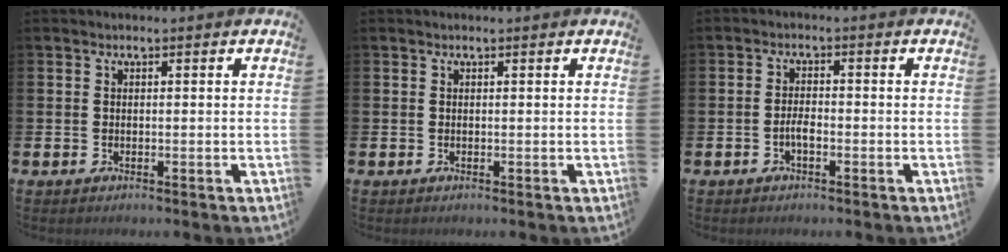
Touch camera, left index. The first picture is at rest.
{"total": 0.0}
{"total": 1.9, "force": [-0.8, 0.7, 1.6], "torque": [-0.027, 0.002, -0.017]}